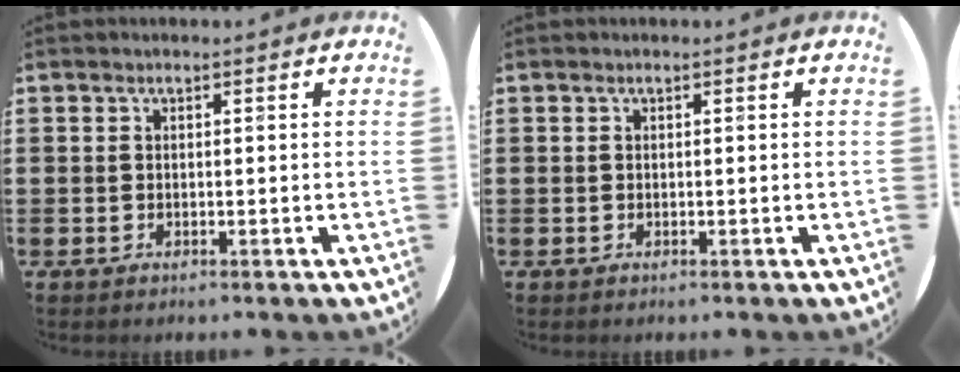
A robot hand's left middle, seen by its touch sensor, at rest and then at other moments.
{"total": 0.0}